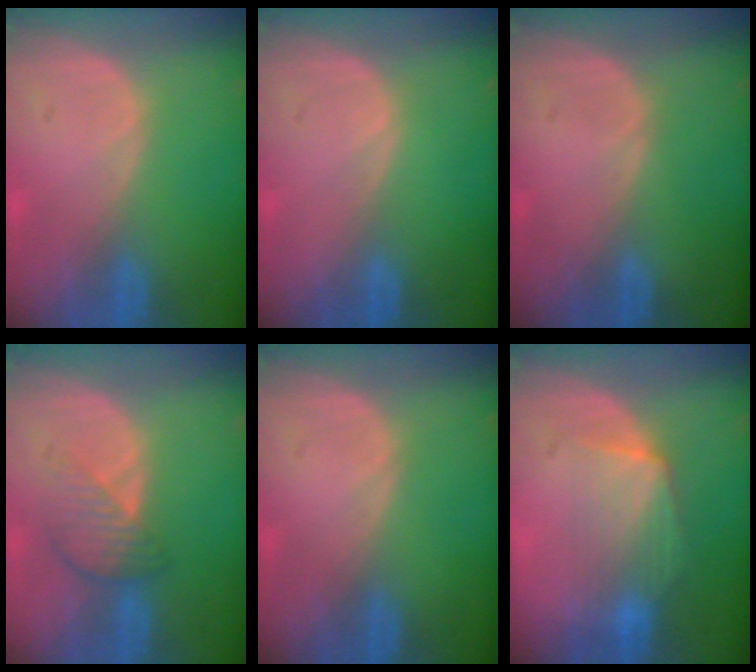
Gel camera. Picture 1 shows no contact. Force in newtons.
{"total": 0.0}
{"total": 0.0}
{"total": 4.3, "press": 3.8, "slide": 1.9}
{"total": 0.0}
{"total": 7.0, "press": 6.4, "slide": 2.8}